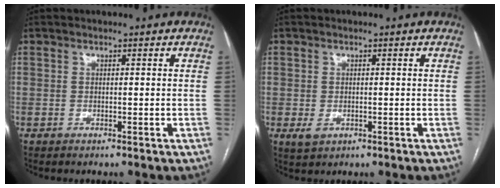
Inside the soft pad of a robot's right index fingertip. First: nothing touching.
{"total": 2.4, "force": [-0.5, 2.0, 1.1], "torque": [-0.018, -0.001, 0.001]}